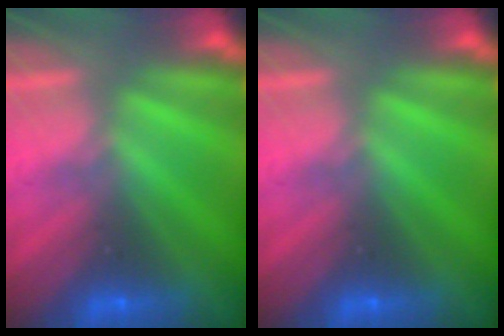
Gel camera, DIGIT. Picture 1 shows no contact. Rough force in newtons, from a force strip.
{"total": 0.0}